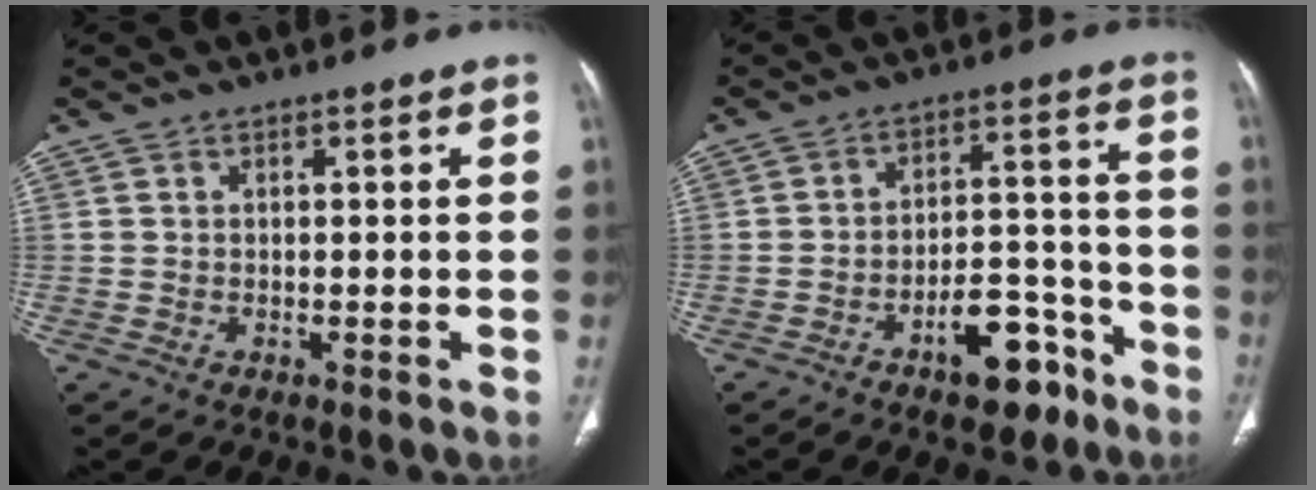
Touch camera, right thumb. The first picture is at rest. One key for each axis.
{"total": 10.3, "fx": -6.4, "fy": 5.1, "fz": 6.3, "tx": -0.069, "ty": 0.061, "tz": -0.095}